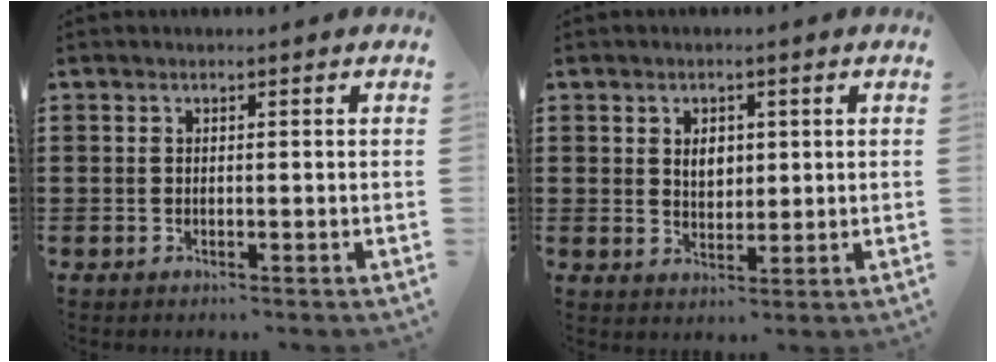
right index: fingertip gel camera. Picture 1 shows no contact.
{"total": 3.1, "force": [0.9, 2.2, 2.1], "torque": [-0.039, 0.005, 0.013]}